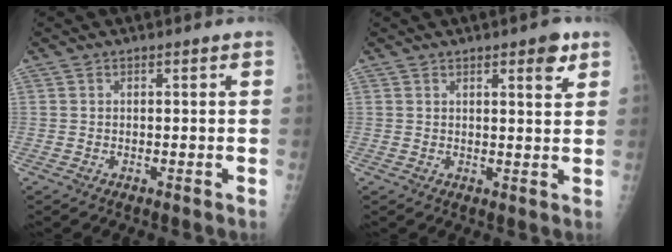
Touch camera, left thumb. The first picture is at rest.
{"total": 4.4, "force": [2.5, 1.3, 3.3], "torque": [-0.036, -0.013, 0.030]}